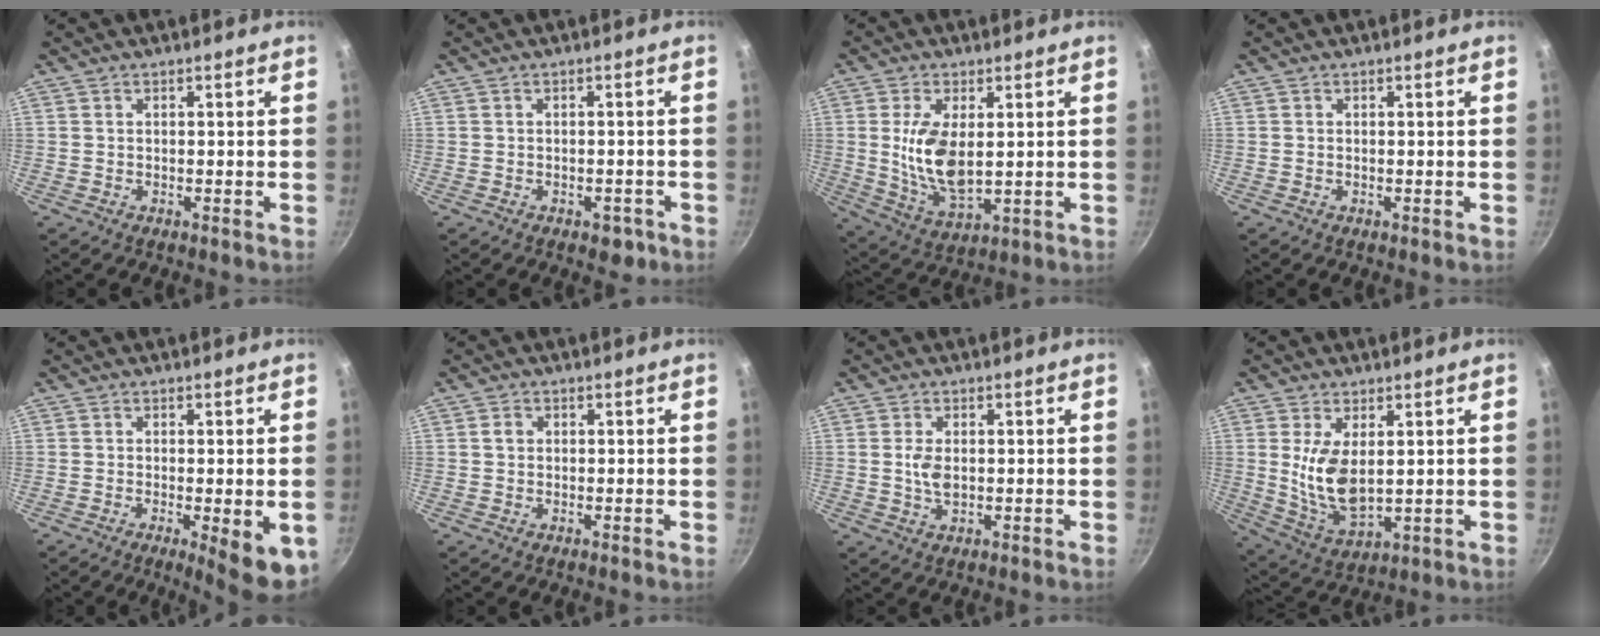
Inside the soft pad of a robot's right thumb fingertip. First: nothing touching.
{"total": 2.6, "force": [-1.5, 1.6, 1.4], "torque": [-0.007, 0.010, -0.013]}
{"total": 11.1, "force": [1.3, 5.5, 9.6], "torque": [-0.179, -0.020, 0.039]}
{"total": 0.0}
{"total": 8.9, "force": [-3.5, 2.4, 7.8], "torque": [-0.096, -0.013, -0.047]}
{"total": 1.5, "force": [0.1, 1.4, 0.7], "torque": [-0.008, 0.003, 0.001]}
{"total": 3.6, "force": [0.2, 2.1, 3.0], "torque": [-0.059, -0.004, 0.006]}
{"total": 10.0, "force": [1.5, 5.1, 8.5], "torque": [-0.155, -0.021, 0.048]}